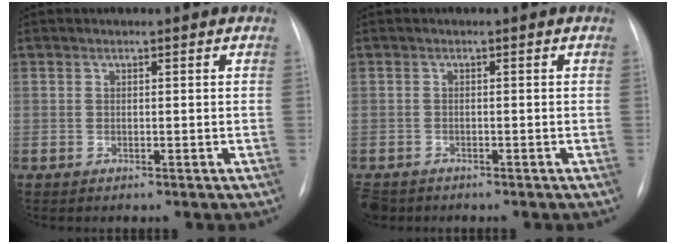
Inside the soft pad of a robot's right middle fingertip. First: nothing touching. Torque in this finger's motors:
{"motor_torque": [-0.13, -0.31, 0.03, 0.01]}